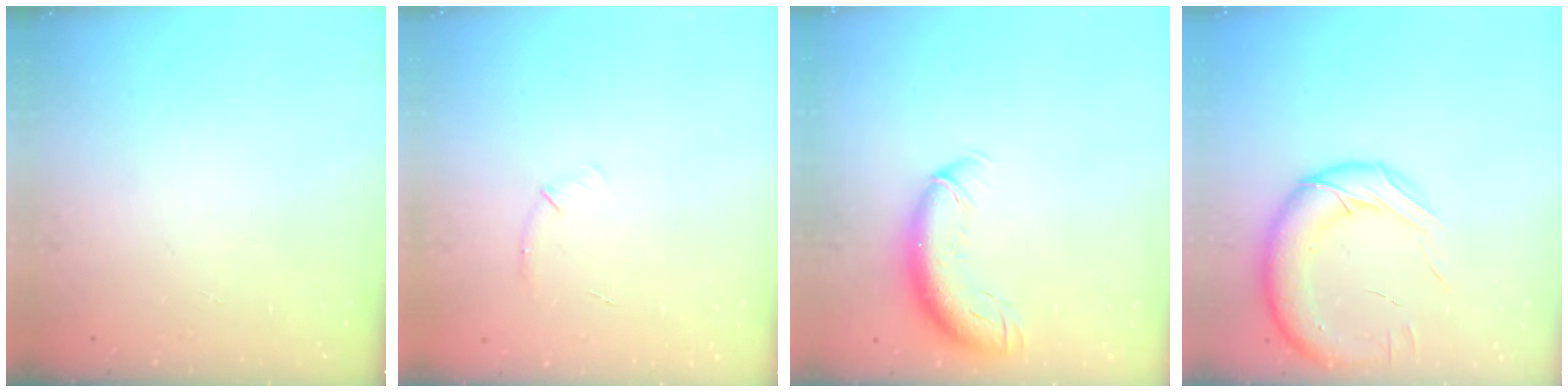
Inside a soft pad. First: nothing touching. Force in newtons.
{"total": 5.5, "press": 5.2, "slide": 1.6}
{"total": 12.1, "press": 11.7, "slide": 3.1}
{"total": 16.1, "press": 15.8, "slide": 3.0}